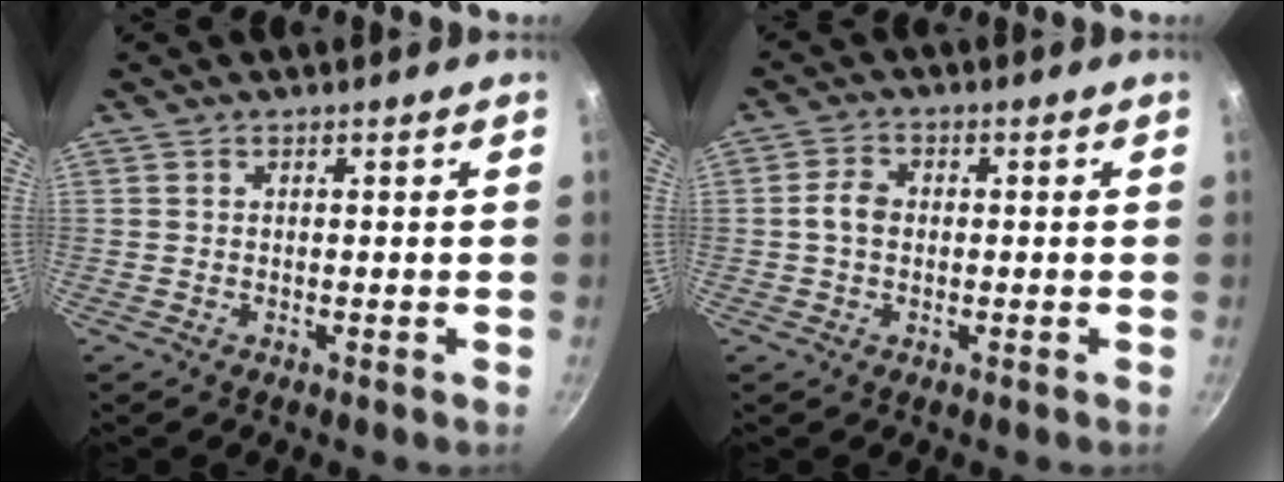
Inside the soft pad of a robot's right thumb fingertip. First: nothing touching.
{"total": 3.7, "force": [-0.3, 2.8, 2.4], "torque": [-0.039, 0.016, -0.011]}